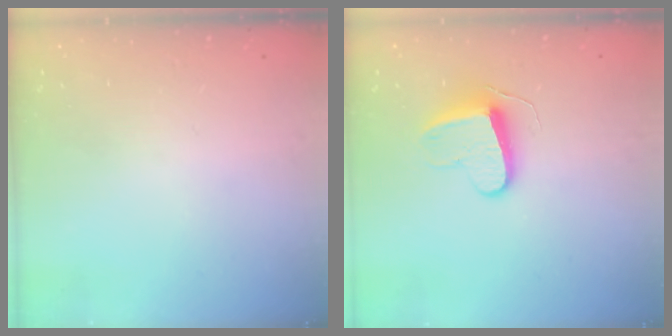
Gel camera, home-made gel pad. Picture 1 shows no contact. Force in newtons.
{"total": 9.6, "press": 9.5, "slide": 0.6}